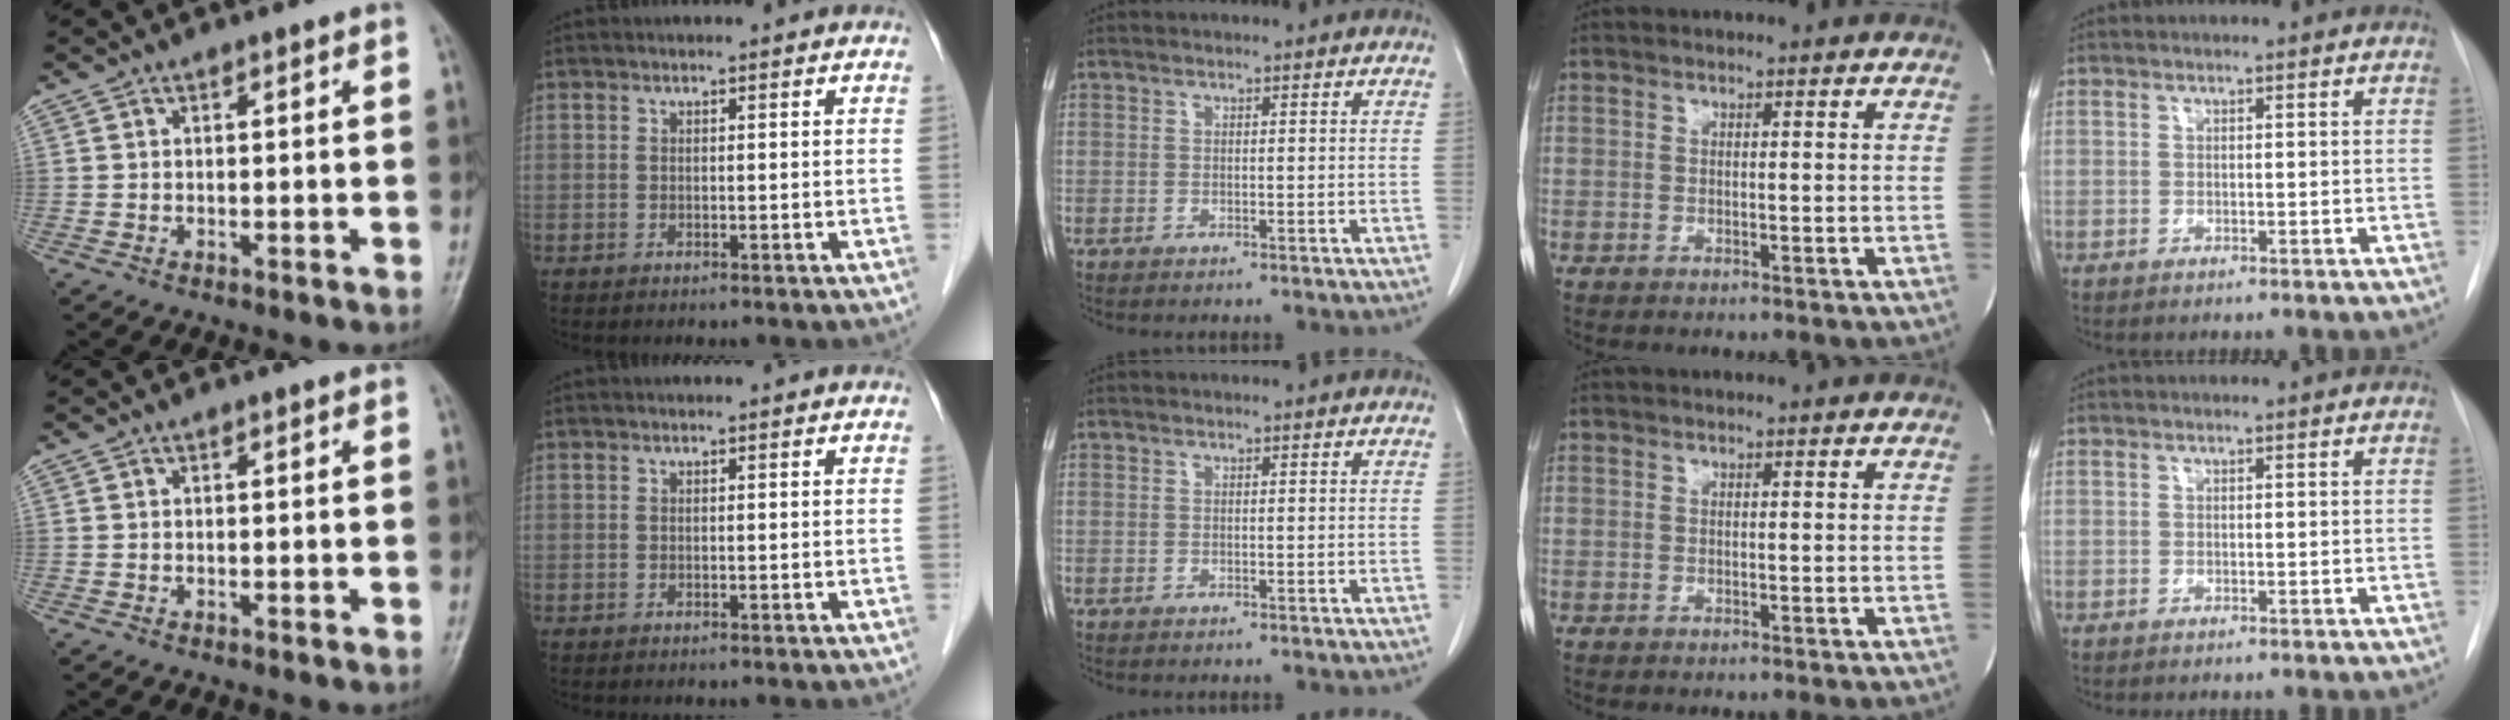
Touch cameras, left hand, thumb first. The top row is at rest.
{}